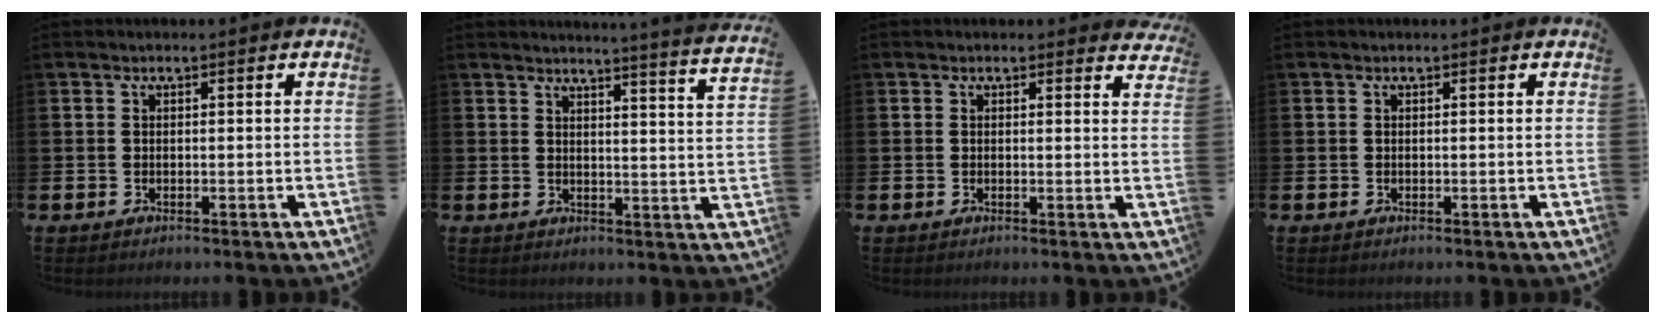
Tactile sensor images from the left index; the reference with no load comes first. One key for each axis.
{"total": 3.5, "fx": 3.4, "fy": -1.0, "fz": 0.5, "tx": -0.009, "ty": -0.039, "tz": 0.052}
{"total": 1.1, "fx": 1.1, "fy": 0.3, "fz": 0.1, "tx": 0.005, "ty": 0.000, "tz": 0.018}
{"total": 0.0}